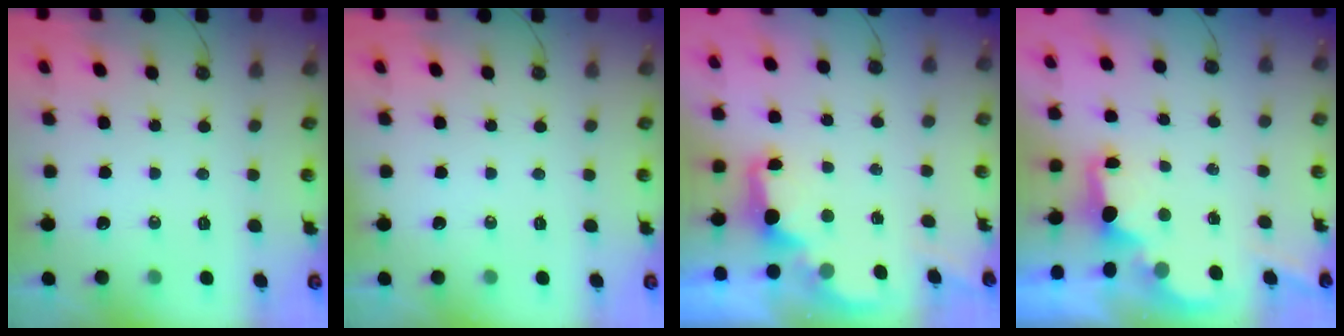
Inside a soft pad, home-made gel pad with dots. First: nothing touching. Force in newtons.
{"total": 0.0}
{"total": 2.5, "press": 2.4, "slide": 0.6}
{"total": 2.0, "press": 2.0, "slide": 0.6}